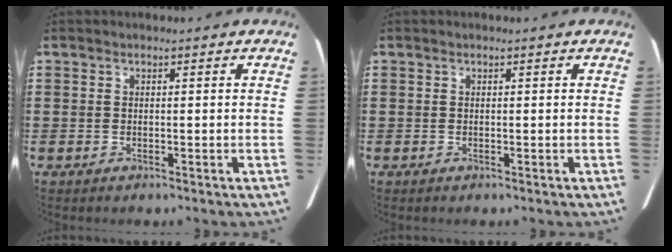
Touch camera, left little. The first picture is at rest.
{"total": 0.0}